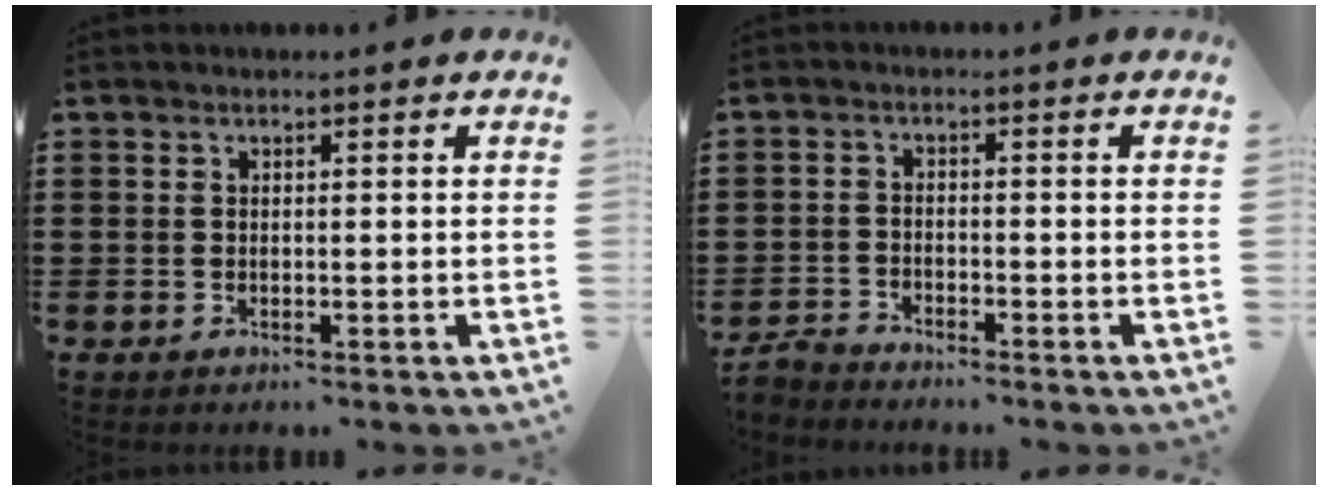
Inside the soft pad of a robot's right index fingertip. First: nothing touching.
{"total": 2.4, "force": [-2.4, 0.4, 0.1], "torque": [-0.008, 0.004, -0.050]}